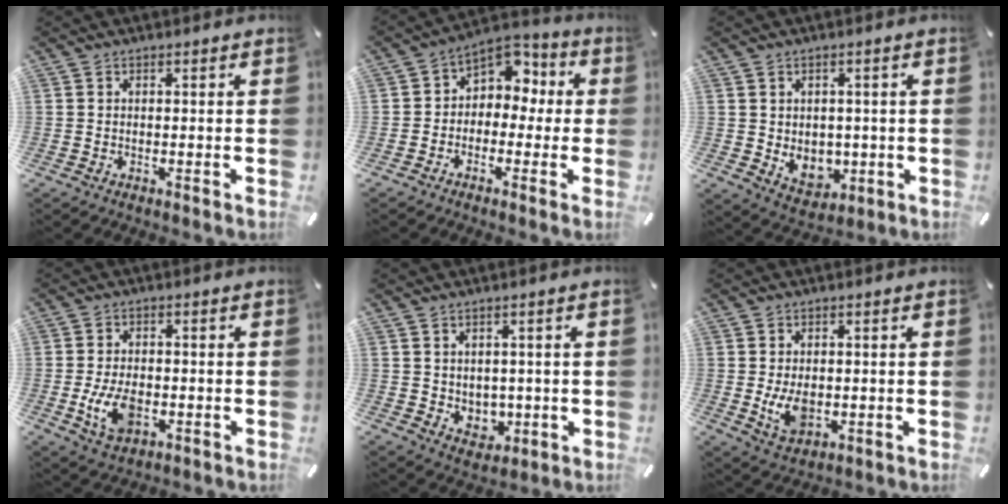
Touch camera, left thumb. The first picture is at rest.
{"total": 7.3, "force": [0.7, 6.7, 2.7], "torque": [-0.038, -0.007, 0.012]}
{"total": 6.4, "force": [0.0, 5.8, 2.9], "torque": [-0.024, -0.007, 0.003]}
{"total": 8.0, "force": [-1.9, 5.0, 6.0], "torque": [-0.135, 0.002, -0.035]}
{"total": 5.0, "force": [1.5, 4.7, 0.9], "torque": [0.003, -0.014, 0.027]}
{"total": 6.5, "force": [-0.5, 4.4, 4.9], "torque": [-0.111, -0.007, -0.011]}